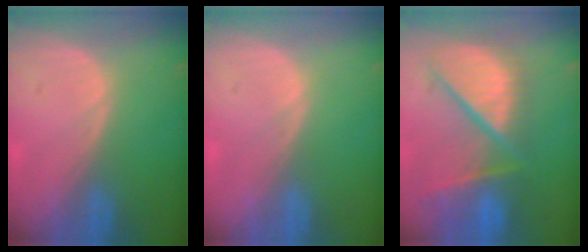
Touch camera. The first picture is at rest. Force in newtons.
{"total": 0.0}
{"total": 12.4, "press": 10.2, "slide": 7.1}